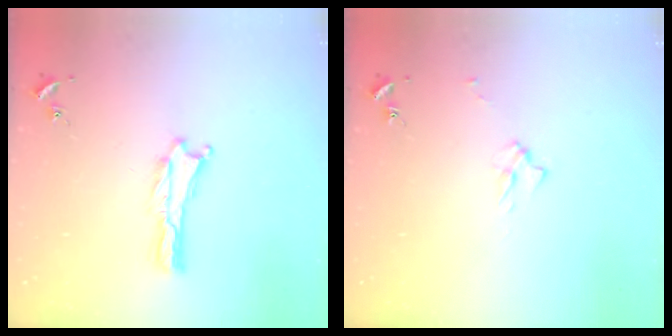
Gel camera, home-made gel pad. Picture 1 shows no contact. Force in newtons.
{"total": 2.5, "press": 2.5, "slide": 0.4}